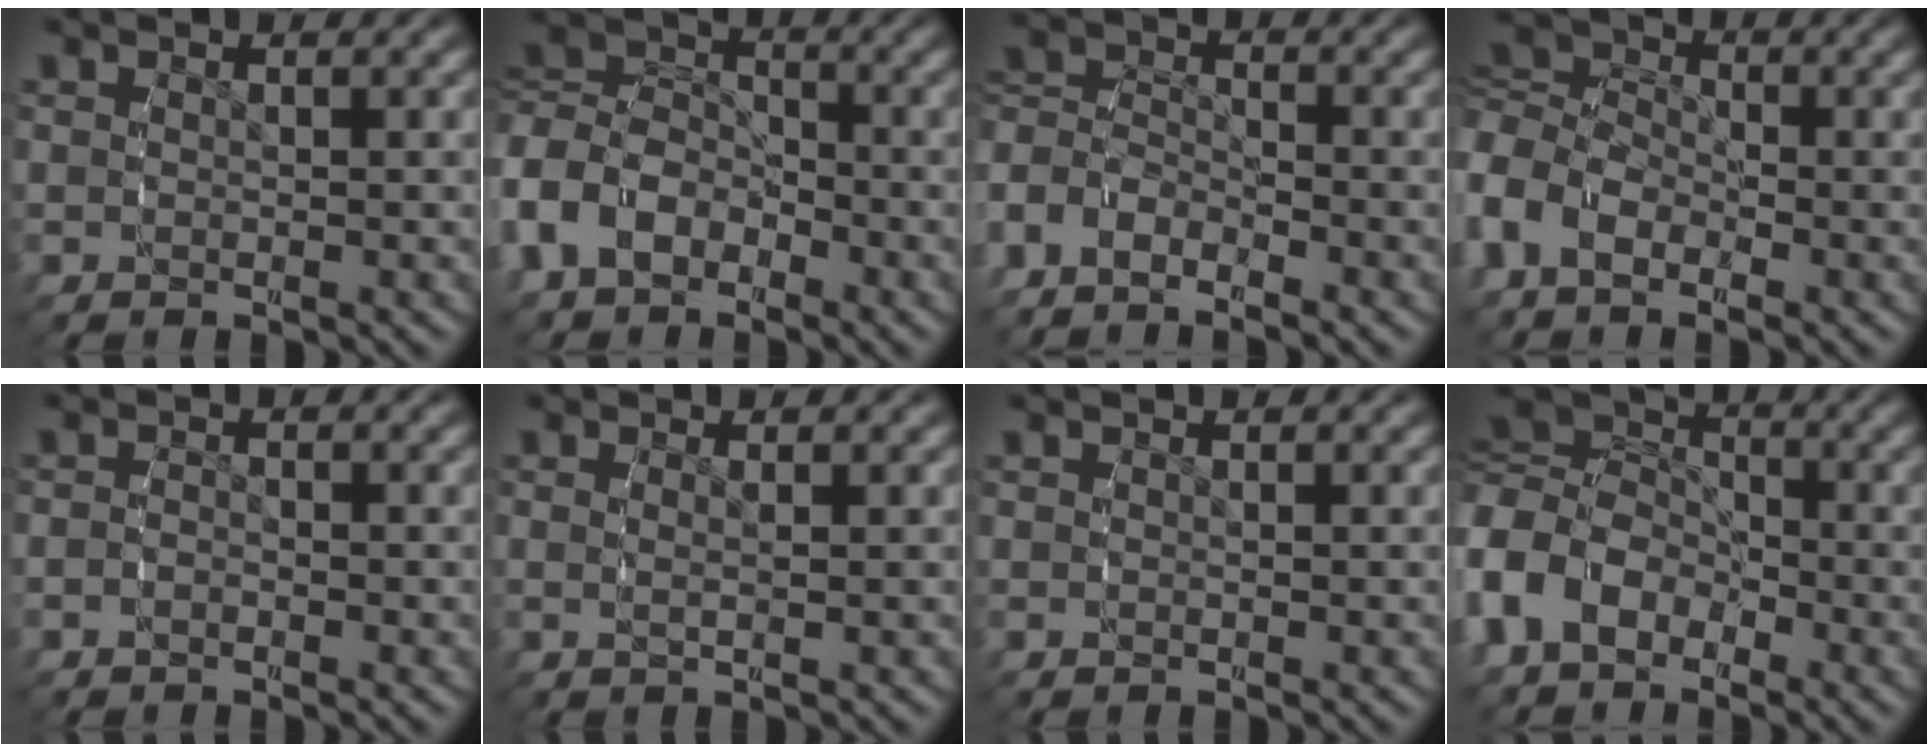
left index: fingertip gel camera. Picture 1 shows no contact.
{"total": 6.8, "force": [-0.8, 5.8, 3.5], "torque": [-0.094, -0.020, -0.014]}
{"total": 5.0, "force": [-2.2, 4.0, 2.0], "torque": [-0.065, -0.020, -0.039]}
{"total": 7.0, "force": [0.5, 5.8, 3.7], "torque": [-0.088, -0.009, -0.001]}
{"total": 1.2, "force": [-1.0, 0.6, 0.3], "torque": [-0.015, -0.007, -0.017]}
{"total": 1.0, "force": [0.1, -0.2, 1.0], "torque": [-0.019, -0.007, 0.005]}
{"total": 0.0}
{"total": 8.8, "force": [-0.2, 7.4, 4.8], "torque": [-0.112, -0.016, -0.006]}